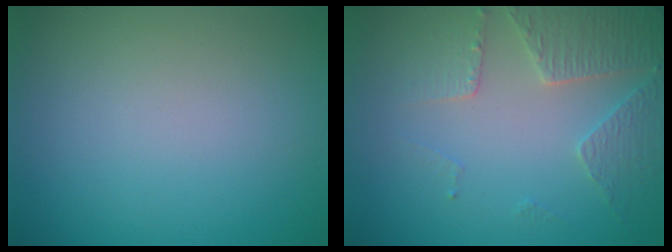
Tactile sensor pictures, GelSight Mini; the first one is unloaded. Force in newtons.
{"total": 3.7, "press": 3.5, "slide": 1.2}